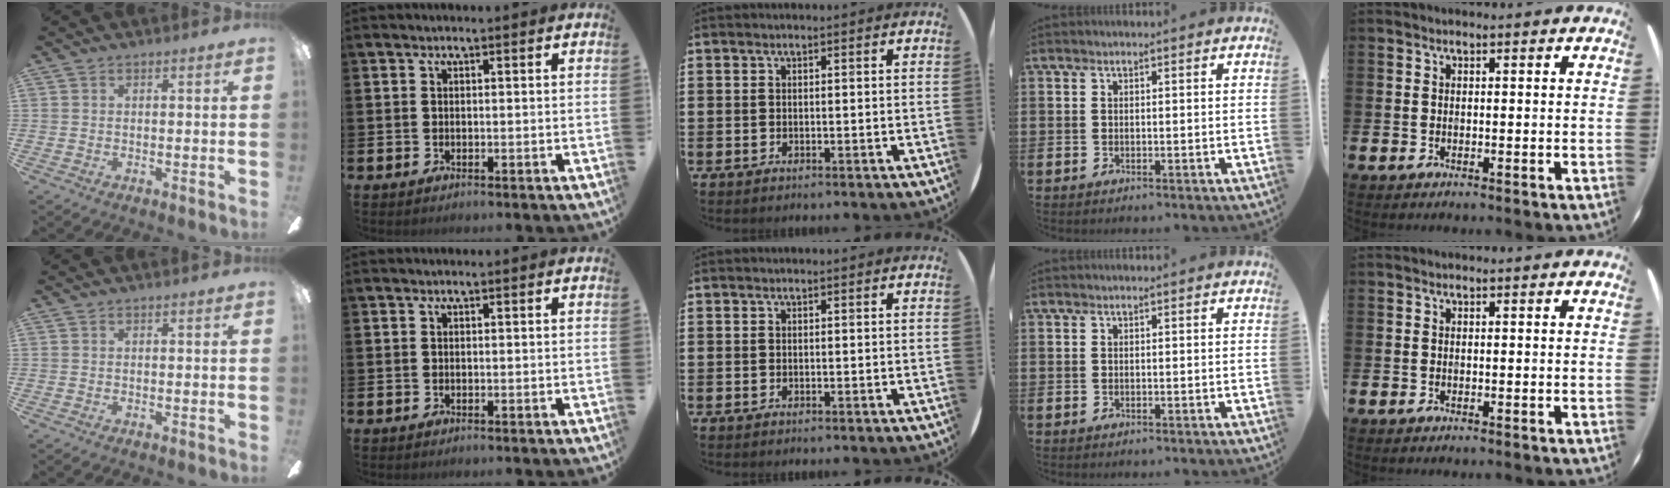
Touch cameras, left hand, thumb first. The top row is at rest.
{}